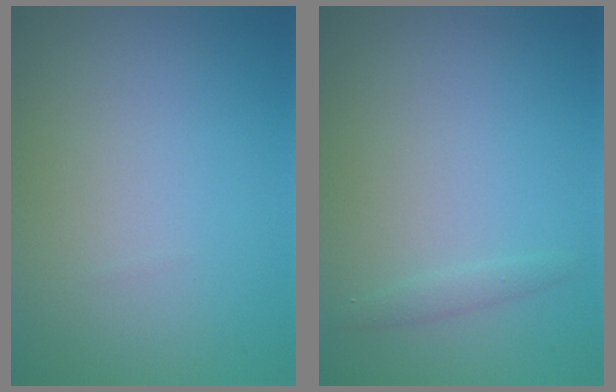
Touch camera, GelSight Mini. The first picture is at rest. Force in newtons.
{"total": 0.8, "press": 0.8, "slide": 0.0}